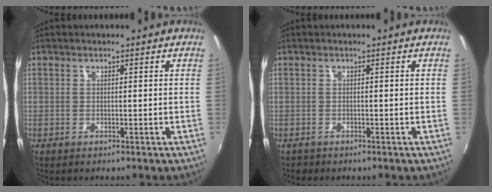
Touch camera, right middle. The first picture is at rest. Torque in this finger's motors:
{"motor_torque": [-0.08, 0.07, -0.04, 0.00]}